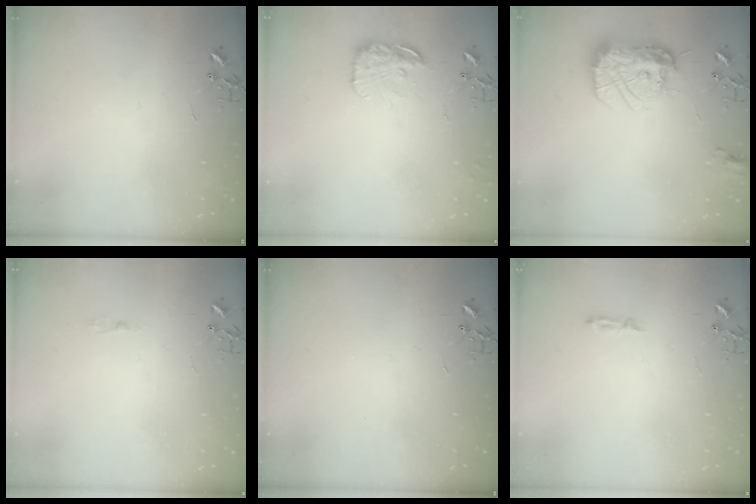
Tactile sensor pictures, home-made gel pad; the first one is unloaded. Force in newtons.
{"total": 13.7, "press": 13.7, "slide": 0.9}
{"total": 15.0, "press": 14.9, "slide": 1.1}
{"total": 2.5, "press": 2.5, "slide": 0.3}
{"total": 0.0}
{"total": 3.4, "press": 3.3, "slide": 0.5}